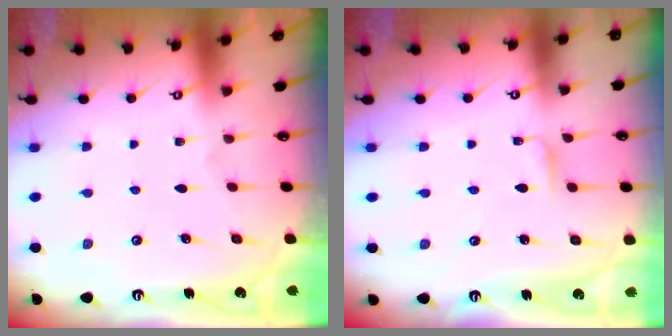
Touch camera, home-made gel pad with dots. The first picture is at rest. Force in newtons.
{"total": 2.5, "press": 2.5, "slide": 0.3}